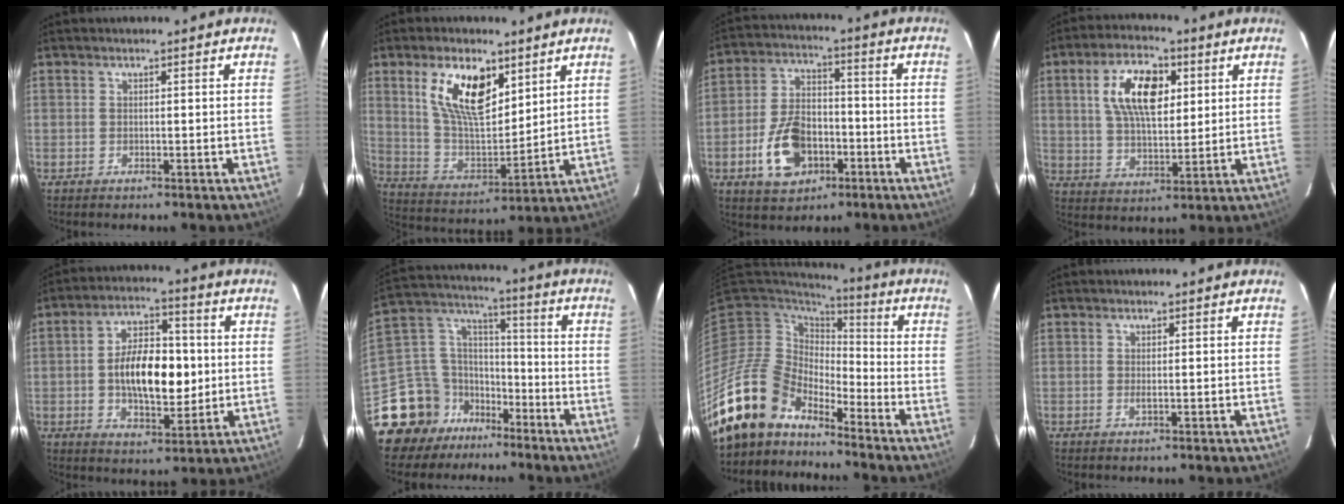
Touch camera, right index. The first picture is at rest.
{"total": 14.6, "force": [7.3, 6.5, 10.8], "torque": [-0.201, 0.006, 0.149]}
{"total": 12.5, "force": [-5.0, 7.8, 8.3], "torque": [-0.172, 0.015, -0.073]}
{"total": 12.5, "force": [4.0, 6.1, 10.1], "torque": [-0.186, 0.019, 0.075]}
{"total": 14.0, "force": [-0.3, 6.9, 12.1], "torque": [-0.210, 0.014, 0.001]}
{"total": 16.6, "force": [-12.2, 10.3, 4.5], "torque": [-0.122, 0.053, -0.205]}
{"total": 16.2, "force": [-13.8, 7.4, 4.3], "torque": [-0.105, 0.007, -0.255]}
{"total": 0.8, "force": [0.0, -0.1, 0.8], "torque": [-0.016, 0.000, 0.001]}